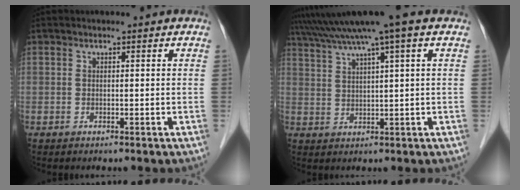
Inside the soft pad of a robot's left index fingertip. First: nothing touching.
{"total": 8.6, "force": [6.3, -1.6, 5.6], "torque": [-0.102, 0.030, 0.099]}